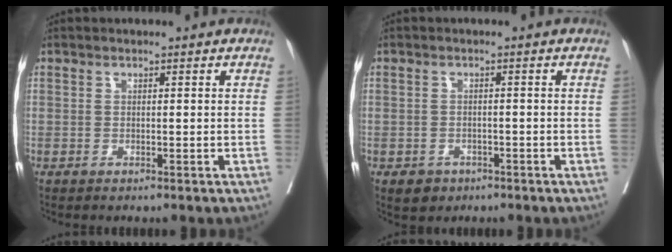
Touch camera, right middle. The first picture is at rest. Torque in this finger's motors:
{"motor_torque": [0.45, -0.37, 0.15, 0.00]}